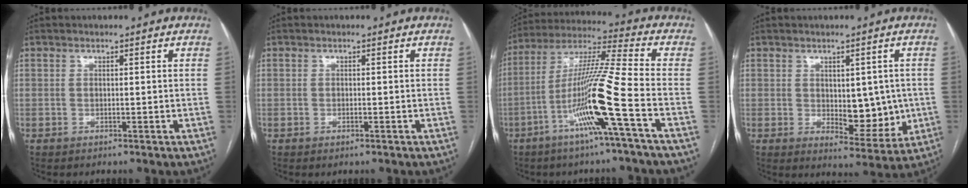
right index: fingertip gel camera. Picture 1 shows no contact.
{"total": 0.6, "force": [-0.4, 0.2, 0.4], "torque": [-0.007, -0.001, -0.004]}
{"total": 14.8, "force": [-5.6, -1.7, 13.6], "torque": [-0.260, -0.004, -0.110]}
{"total": 7.8, "force": [-0.1, 3.9, 6.7], "torque": [-0.078, -0.003, 0.013]}